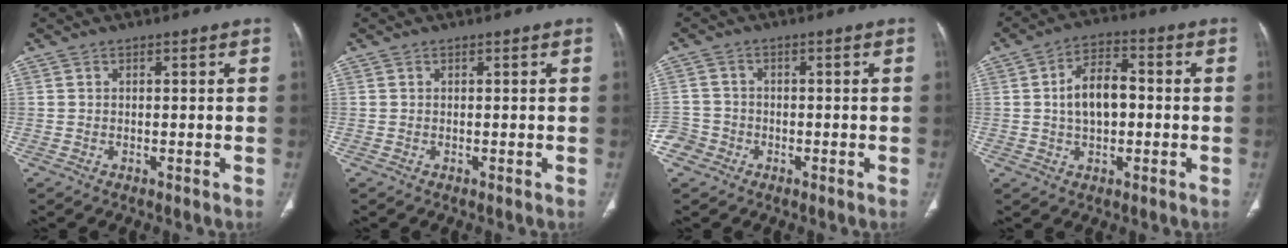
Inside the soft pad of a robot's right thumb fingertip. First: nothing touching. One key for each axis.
{"total": 0.0}
{"total": 4.5, "fx": -2.3, "fy": 3.9, "fz": 0.6, "tx": 0.002, "ty": 0.019, "tz": -0.048}
{"total": 8.5, "fx": 0.0, "fy": 5.0, "fz": 6.8, "tx": -0.105, "ty": 0.021, "tz": -0.006}